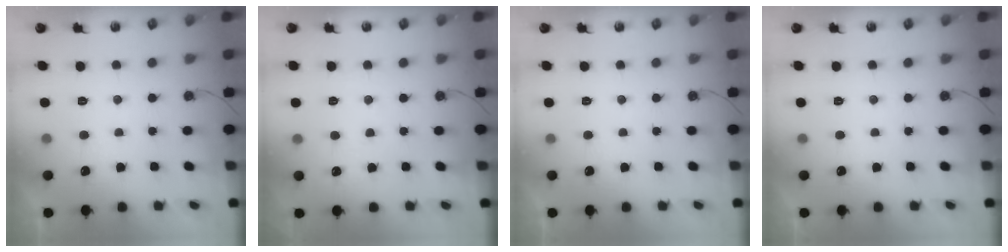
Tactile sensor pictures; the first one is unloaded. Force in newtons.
{"total": 2.5, "press": 2.5, "slide": 0.4}
{"total": 0.0}
{"total": 0.0}